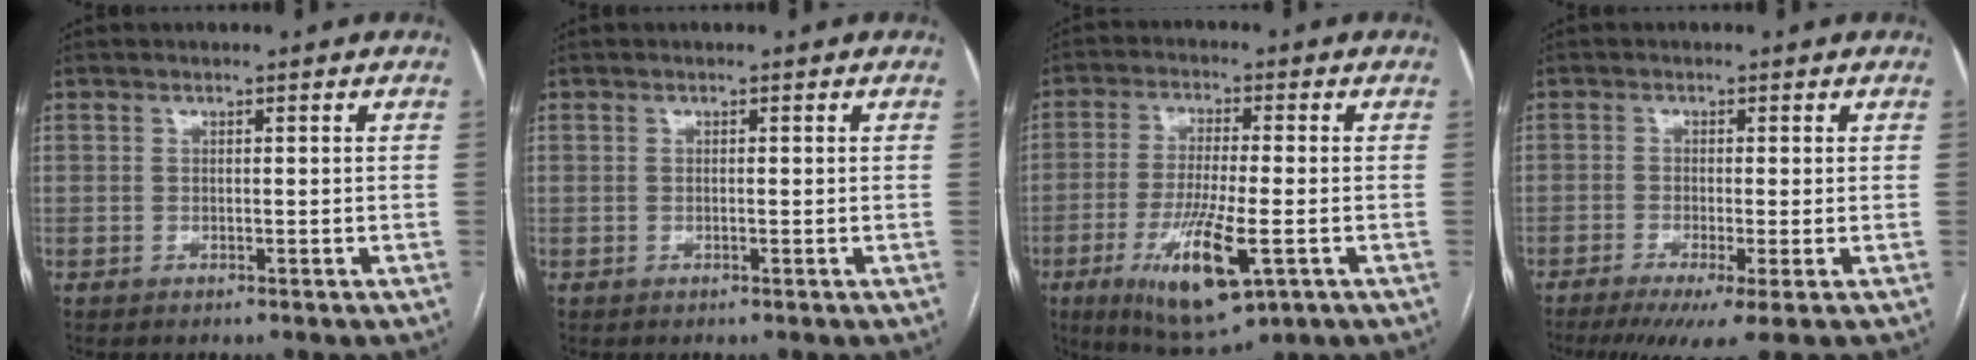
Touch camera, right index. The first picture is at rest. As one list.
[{"total": 0.0}, {"total": 13.0, "force": [-4.8, 2.6, 11.8], "torque": [-0.220, -0.029, -0.074]}, {"total": 6.9, "force": [-4.4, 0.1, 5.4], "torque": [-0.079, -0.017, -0.074]}]